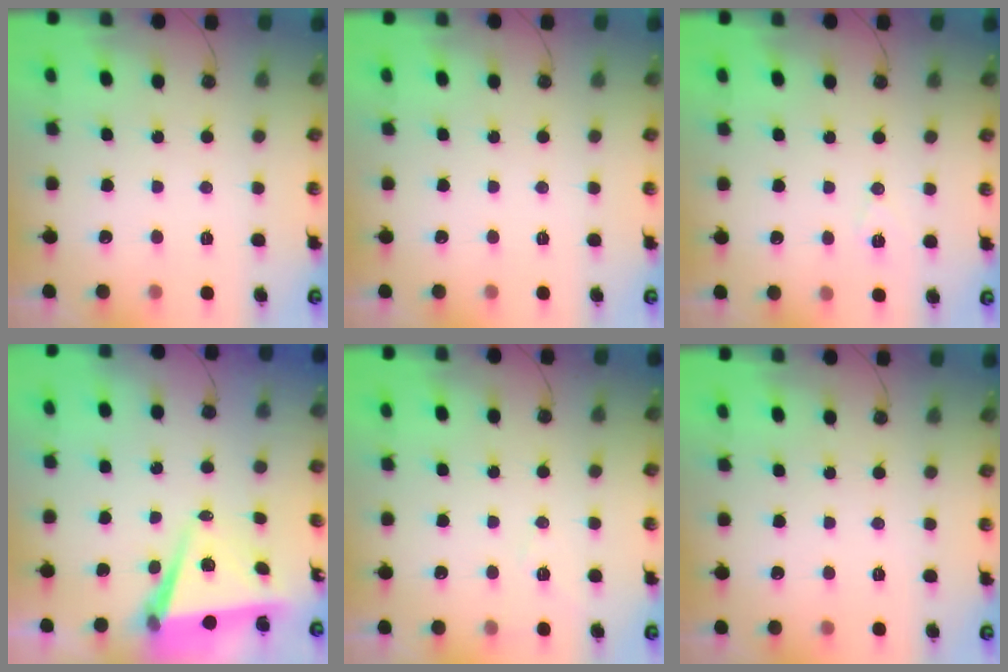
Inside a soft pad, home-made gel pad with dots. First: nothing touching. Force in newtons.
{"total": 0.0}
{"total": 5.6, "press": 3.5, "slide": 4.3}
{"total": 6.4, "press": 4.9, "slide": 4.1}
{"total": 7.3, "press": 5.7, "slide": 4.5}
{"total": 0.0}